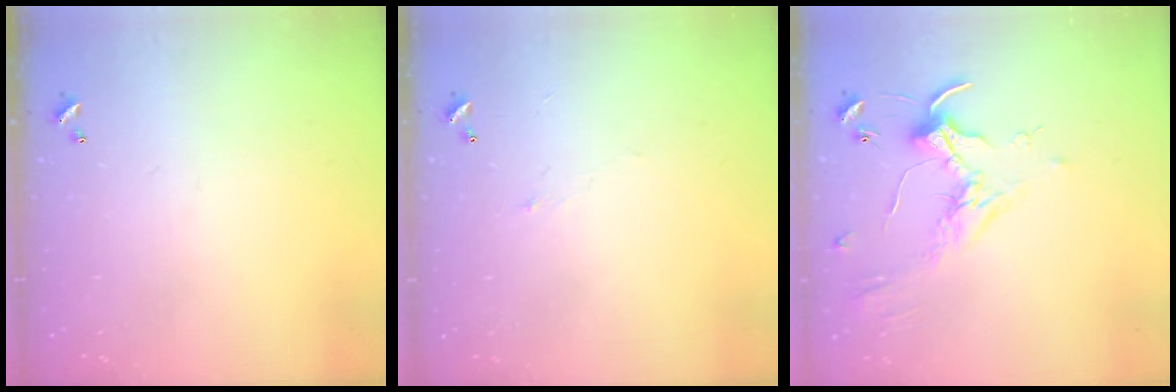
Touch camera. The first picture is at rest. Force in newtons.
{"total": 0.8, "press": 0.6, "slide": 0.6}
{"total": 1.7, "press": 1.6, "slide": 0.5}